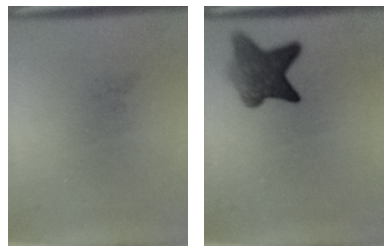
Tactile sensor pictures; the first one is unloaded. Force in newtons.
{"total": 6.5}